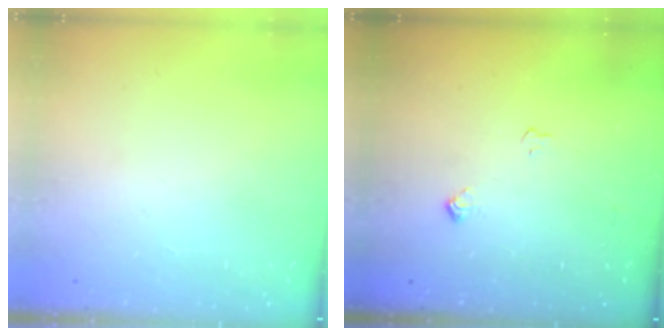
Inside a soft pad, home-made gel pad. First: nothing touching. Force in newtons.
{"total": 4.2, "press": 4.2, "slide": 0.7}